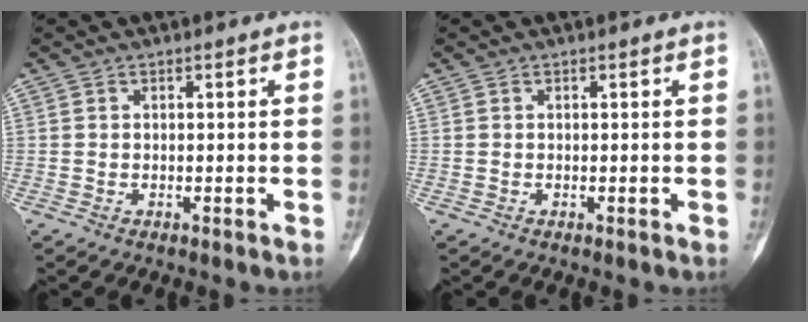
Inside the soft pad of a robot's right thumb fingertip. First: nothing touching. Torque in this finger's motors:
{"motor_torque": [0.09, 0.08, -0.01, 0.00, 0.03]}